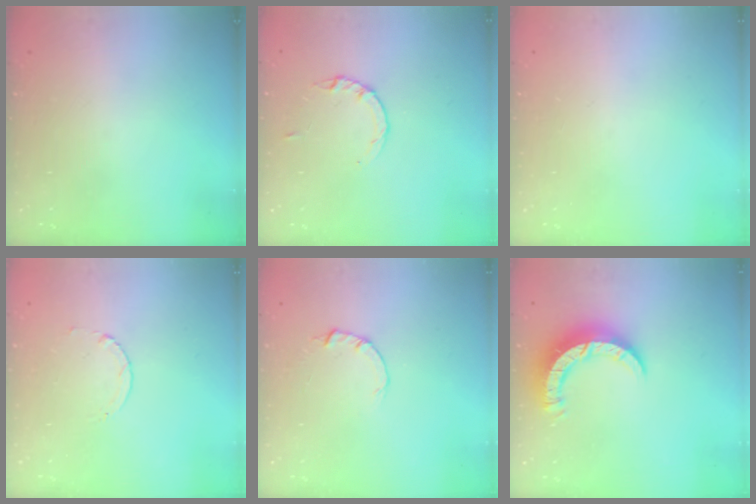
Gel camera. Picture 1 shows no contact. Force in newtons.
{"total": 2.8, "press": 2.8, "slide": 0.4}
{"total": 0.0}
{"total": 2.3, "press": 2.3, "slide": 0.3}
{"total": 2.0, "press": 2.0, "slide": 0.3}
{"total": 9.6, "press": 9.5, "slide": 1.2}